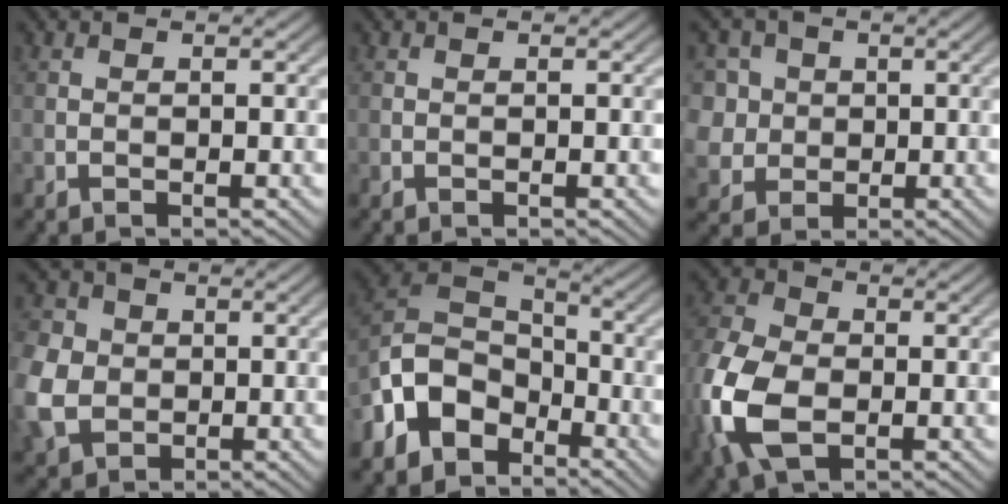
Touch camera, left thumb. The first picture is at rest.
{"total": 0.0}
{"total": 7.1, "force": [1.8, 6.5, 2.4], "torque": [-0.086, 0.007, 0.026]}
{"total": 8.2, "force": [-0.8, 6.9, 4.4], "torque": [-0.148, -0.012, -0.019]}
{"total": 9.9, "force": [-5.1, 6.7, 5.1], "torque": [-0.118, -0.004, -0.120]}
{"total": 12.8, "force": [-3.3, 8.2, 9.2], "torque": [-0.265, -0.023, -0.074]}